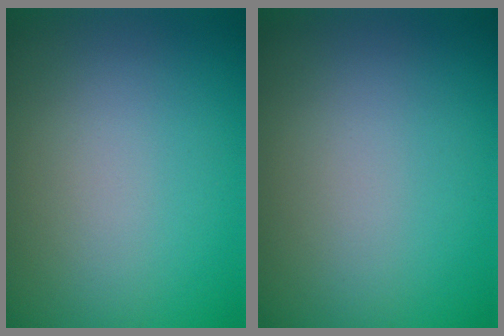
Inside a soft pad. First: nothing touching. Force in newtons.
{"total": 0.0}